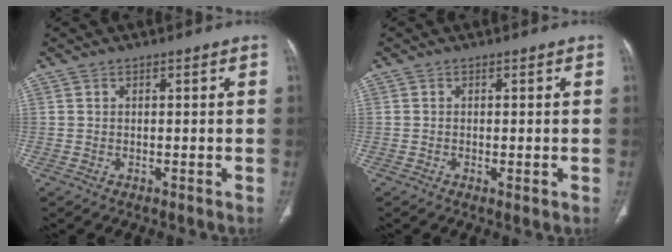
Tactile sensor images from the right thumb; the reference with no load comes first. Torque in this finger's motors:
{"motor_torque": [-0.10, -0.09, -0.21, -0.24, -0.03]}